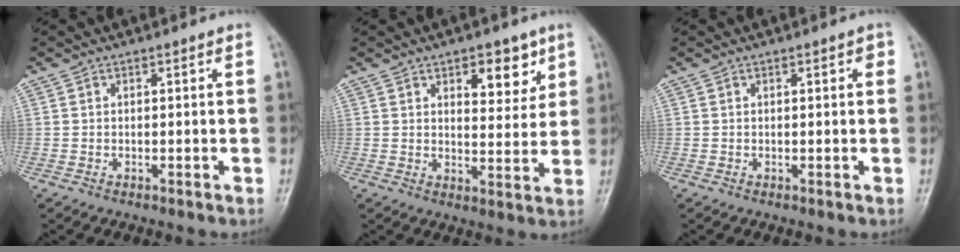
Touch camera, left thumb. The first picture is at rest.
{"total": 8.1, "force": [4.3, 4.1, 5.5], "torque": [-0.044, -0.025, 0.060]}
{"total": 1.4, "force": [0.5, 0.6, 1.2], "torque": [-0.012, 0.002, 0.005]}